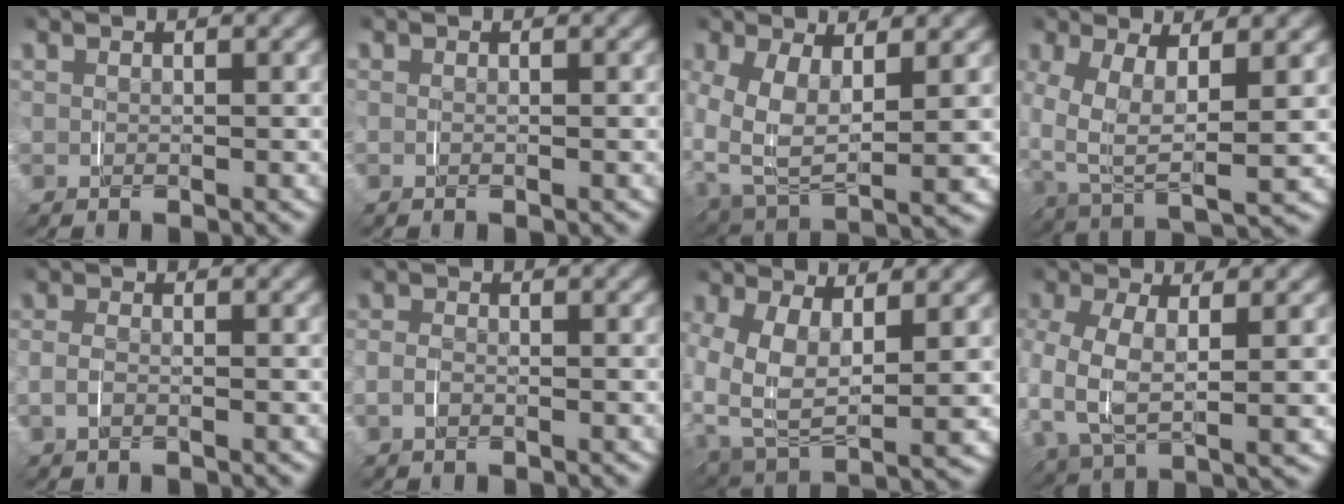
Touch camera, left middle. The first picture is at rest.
{"total": 0.0}
{"total": 3.0, "force": [0.7, 1.7, 2.4], "torque": [-0.058, -0.030, 0.019]}
{"total": 2.9, "force": [1.3, 1.1, 2.4], "torque": [-0.050, -0.011, 0.024]}
{"total": 0.8, "force": [-0.6, -0.4, -0.3], "torque": [0.005, -0.002, -0.012]}
{"total": 0.8, "force": [-0.7, 0.2, -0.3], "torque": [-0.003, -0.005, -0.014]}
{"total": 3.2, "force": [0.6, 2.0, 2.4], "torque": [-0.059, -0.033, 0.018]}
{"total": 2.1, "force": [0.2, 0.8, 1.9], "torque": [-0.051, -0.009, 0.002]}